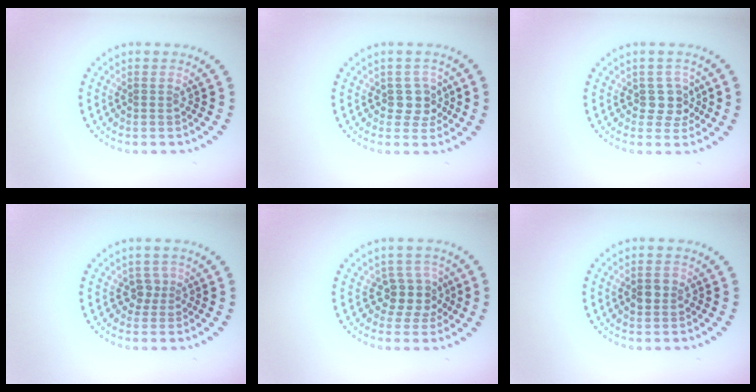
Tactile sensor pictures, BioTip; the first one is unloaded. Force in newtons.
{"total": 2.4, "press": 2.0, "slide": 1.3}
{"total": 2.4, "press": 2.0, "slide": 1.2}
{"total": 1.5, "press": 1.0, "slide": 1.1}
{"total": 2.9, "press": 2.3, "slide": 1.7}
{"total": 1.6, "press": 1.6, "slide": 0.1}